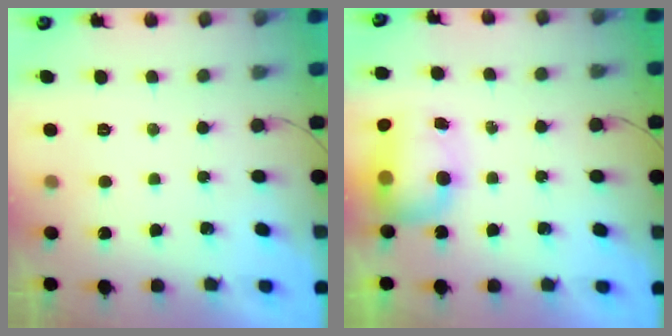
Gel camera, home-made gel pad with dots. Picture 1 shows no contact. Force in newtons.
{"total": 7.8, "press": 7.7, "slide": 1.3}